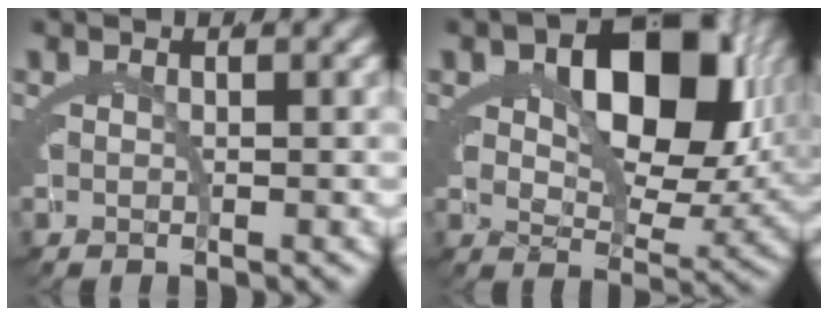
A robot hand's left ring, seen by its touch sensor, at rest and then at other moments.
{"total": 11.2, "force": [3.3, 7.0, 8.1], "torque": [-0.121, -0.016, 0.061]}